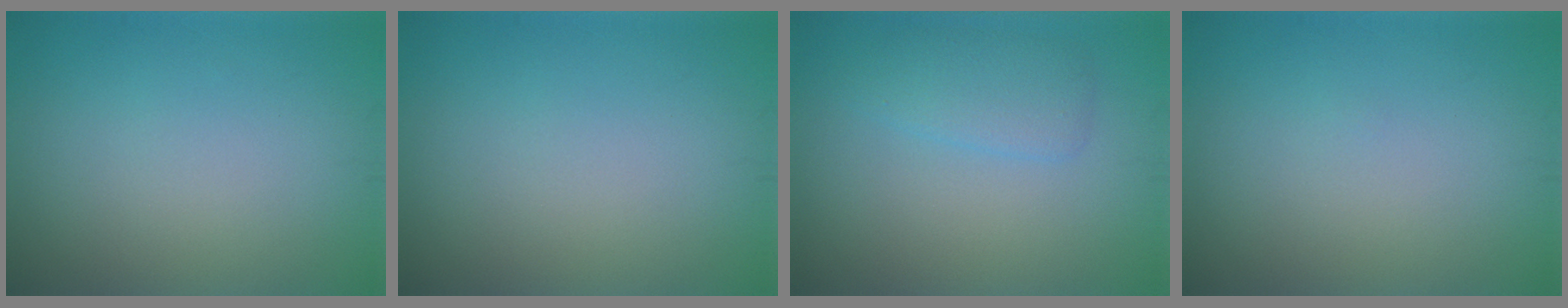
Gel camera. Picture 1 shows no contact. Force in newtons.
{"total": 0.0}
{"total": 2.5, "press": 2.5, "slide": 0.1}
{"total": 0.0}